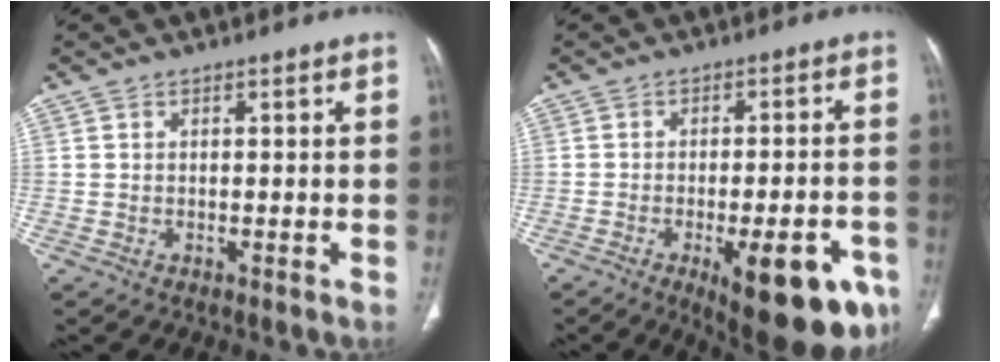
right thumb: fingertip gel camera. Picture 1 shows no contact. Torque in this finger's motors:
{"motor_torque": [3.23, 1.78, 1.29, -1.37, 0.21]}